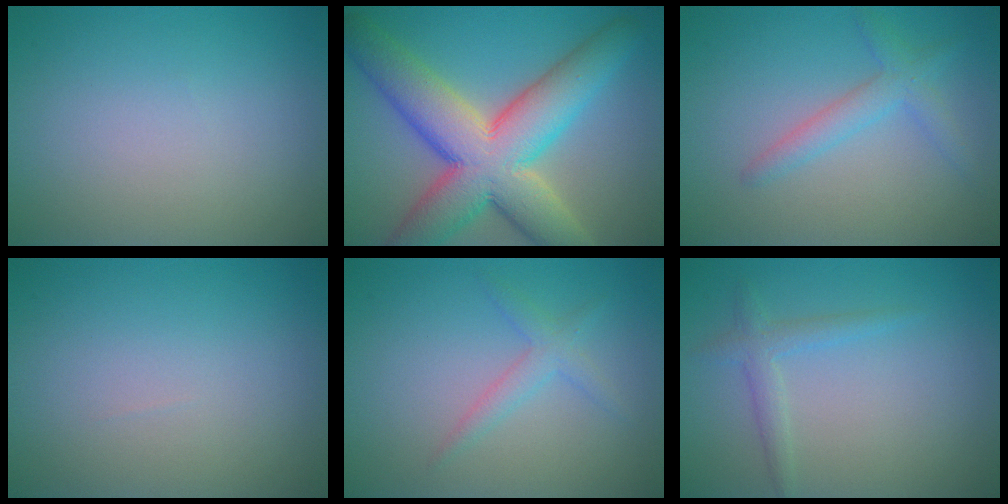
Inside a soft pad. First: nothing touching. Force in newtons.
{"total": 12.1, "press": 12.1, "slide": 0.8}
{"total": 2.4, "press": 2.4, "slide": 0.2}
{"total": 0.0}
{"total": 1.9, "press": 1.9, "slide": 0.1}
{"total": 1.8, "press": 1.8, "slide": 0.0}